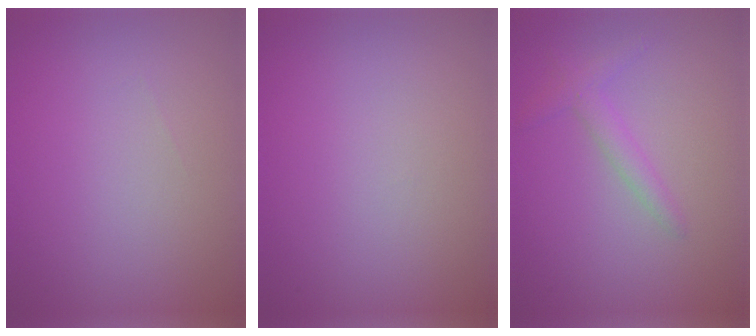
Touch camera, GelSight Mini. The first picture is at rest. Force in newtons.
{"total": 0.0}
{"total": 1.7, "press": 1.7, "slide": 0.1}